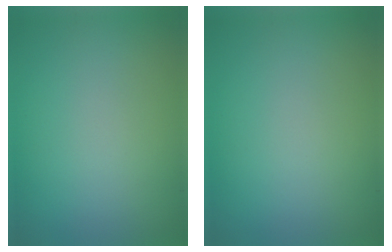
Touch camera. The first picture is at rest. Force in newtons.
{"total": 0.0}